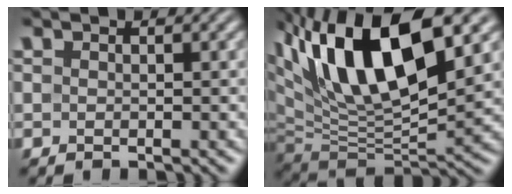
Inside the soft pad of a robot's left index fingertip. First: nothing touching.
{"total": 14.4, "force": [5.9, 5.8, 11.8], "torque": [-0.199, 0.018, 0.101]}